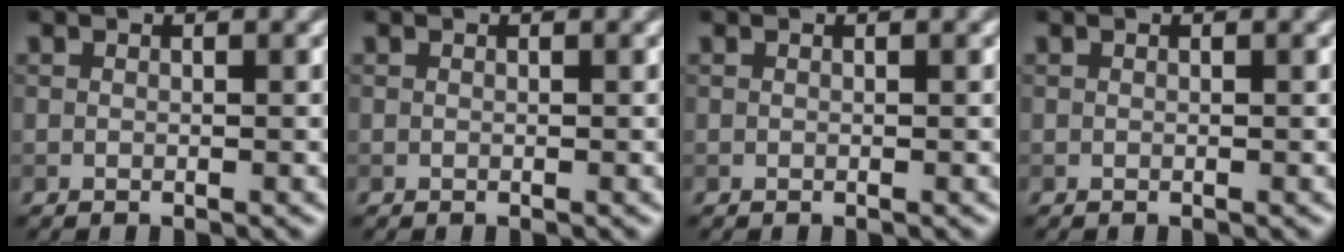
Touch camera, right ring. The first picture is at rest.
{"total": 0.0}
{"total": 0.0}
{"total": 0.0}